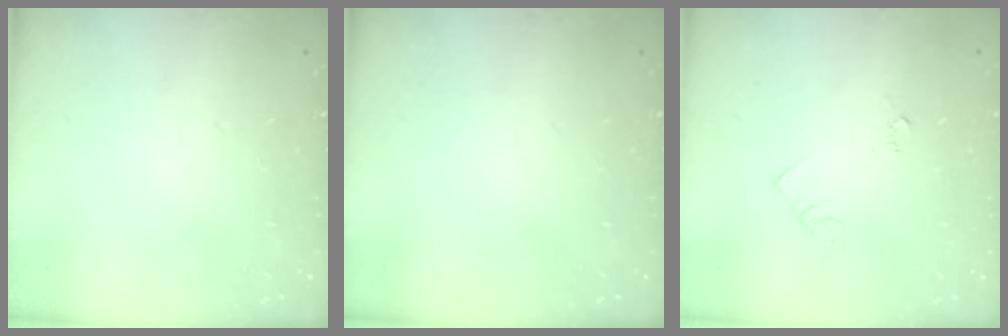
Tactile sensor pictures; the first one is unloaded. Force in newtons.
{"total": 0.0}
{"total": 4.1, "press": 4.1, "slide": 0.4}